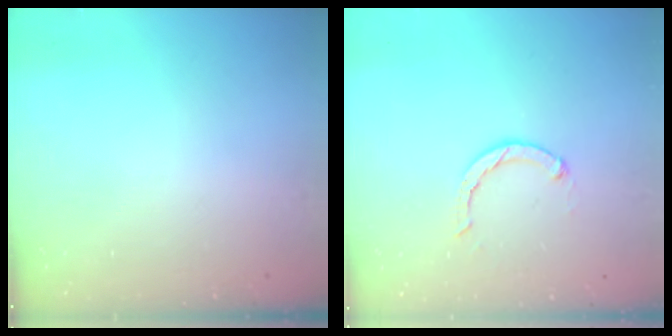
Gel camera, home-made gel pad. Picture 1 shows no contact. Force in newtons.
{"total": 3.1, "press": 3.1, "slide": 0.3}